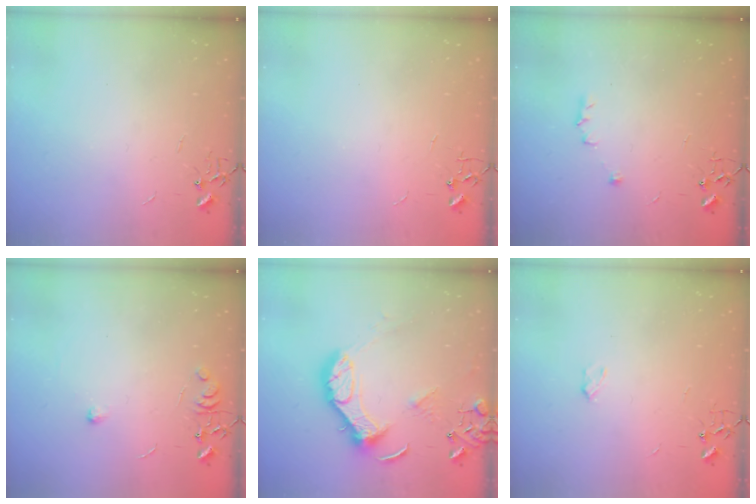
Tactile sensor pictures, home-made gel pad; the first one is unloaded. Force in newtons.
{"total": 0.0}
{"total": 5.2, "press": 5.1, "slide": 1.0}
{"total": 6.9, "press": 6.8, "slide": 0.9}
{"total": 14.2, "press": 14.1, "slide": 1.4}
{"total": 2.5, "press": 2.4, "slide": 0.4}